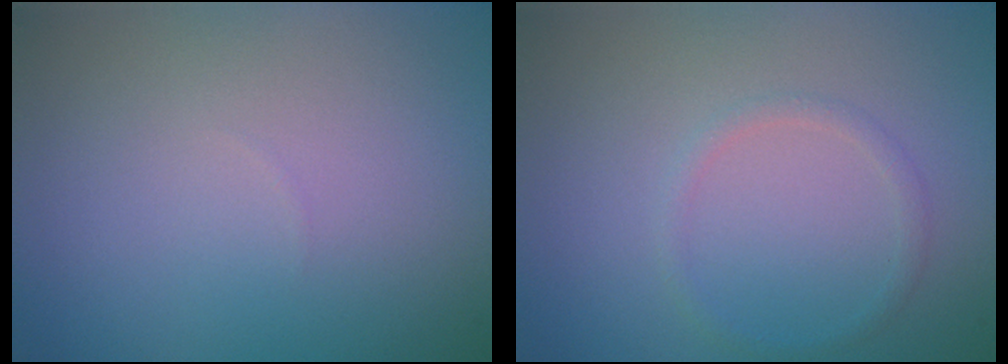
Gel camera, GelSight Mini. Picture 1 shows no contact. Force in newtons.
{"total": 1.0, "press": 1.0, "slide": 0.1}